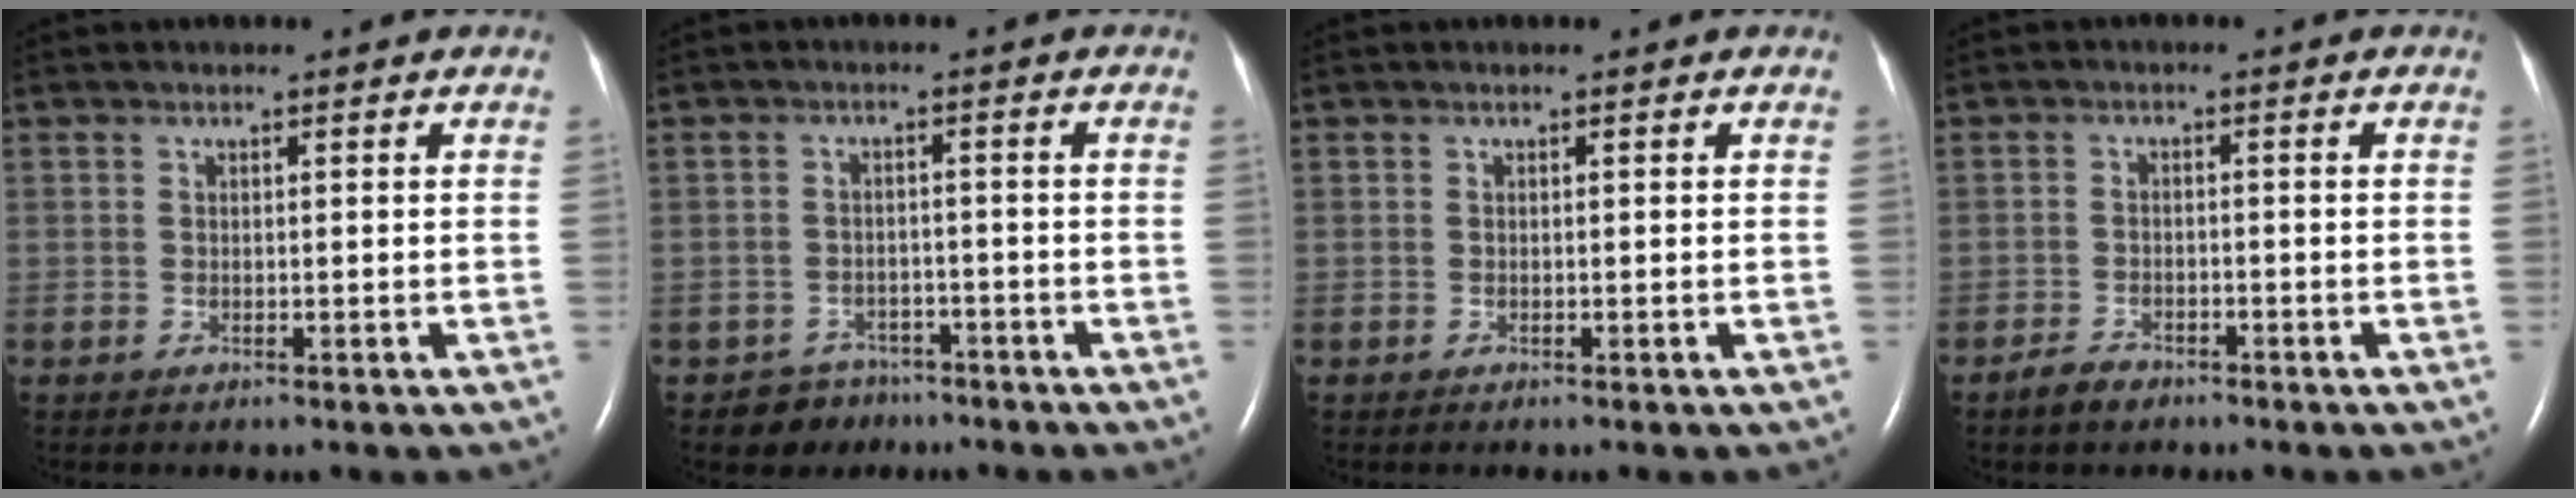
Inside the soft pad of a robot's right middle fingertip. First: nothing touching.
{"total": 4.1, "force": [-3.1, 2.7, -0.4], "torque": [0.008, 0.009, -0.046]}
{"total": 0.0}
{"total": 2.7, "force": [-2.2, 1.2, 1.0], "torque": [-0.028, 0.000, -0.036]}